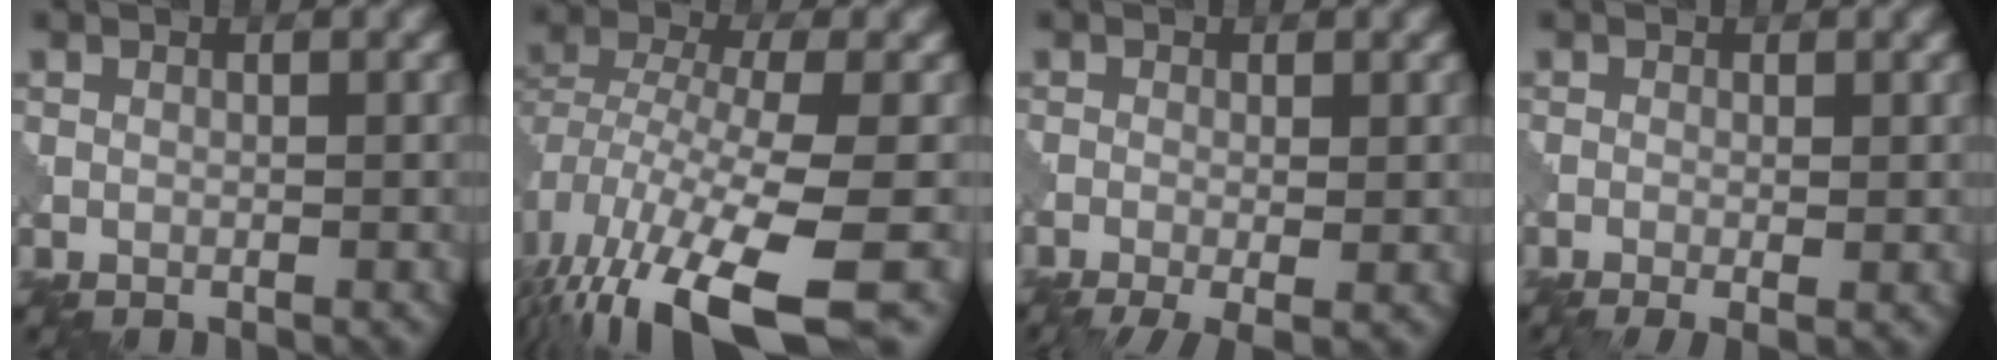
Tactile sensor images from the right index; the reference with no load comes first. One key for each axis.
{"total": 12.6, "fx": -7.0, "fy": 4.0, "fz": 9.7, "tx": -0.203, "ty": -0.018, "tz": -0.105}
{"total": 3.7, "fx": -1.7, "fy": 1.0, "fz": 3.1, "tx": -0.055, "ty": -0.009, "tz": -0.029}
{"total": 2.2, "fx": -0.7, "fy": 0.6, "fz": 2.0, "tx": -0.036, "ty": -0.007, "tz": -0.013}